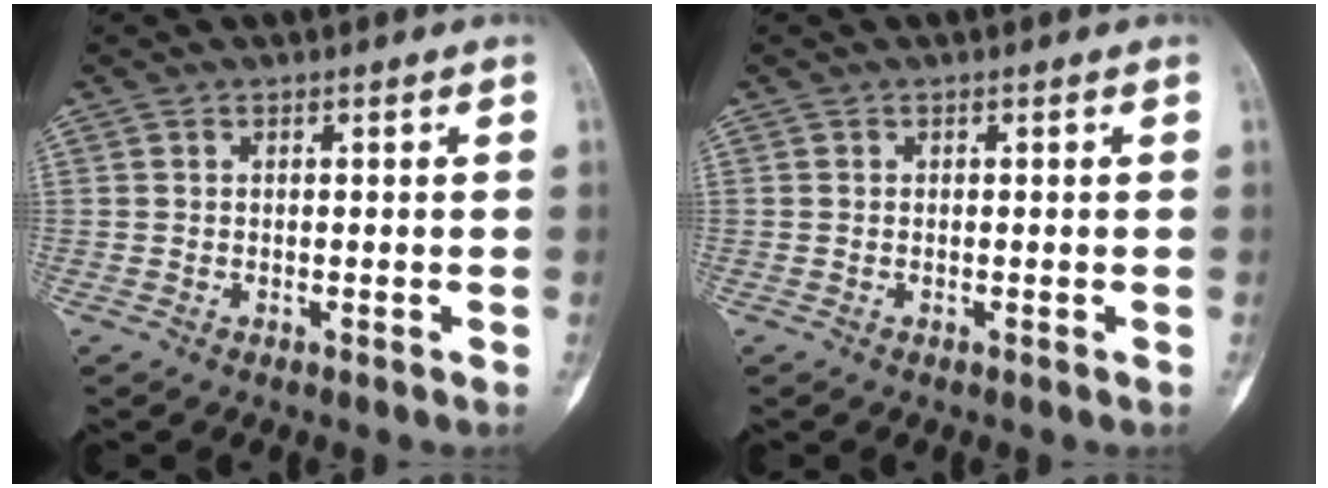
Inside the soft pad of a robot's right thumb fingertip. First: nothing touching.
{"total": 0.0}